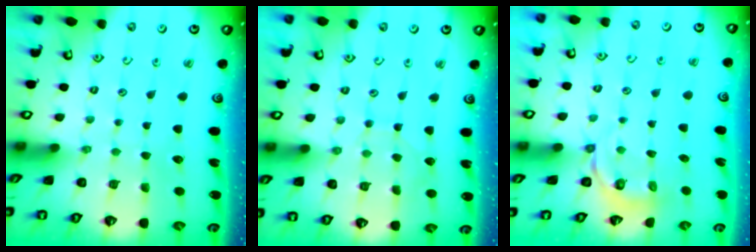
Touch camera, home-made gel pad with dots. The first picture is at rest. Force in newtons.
{"total": 4.9, "press": 4.9, "slide": 0.2}
{"total": 4.1, "press": 3.3, "slide": 2.6}